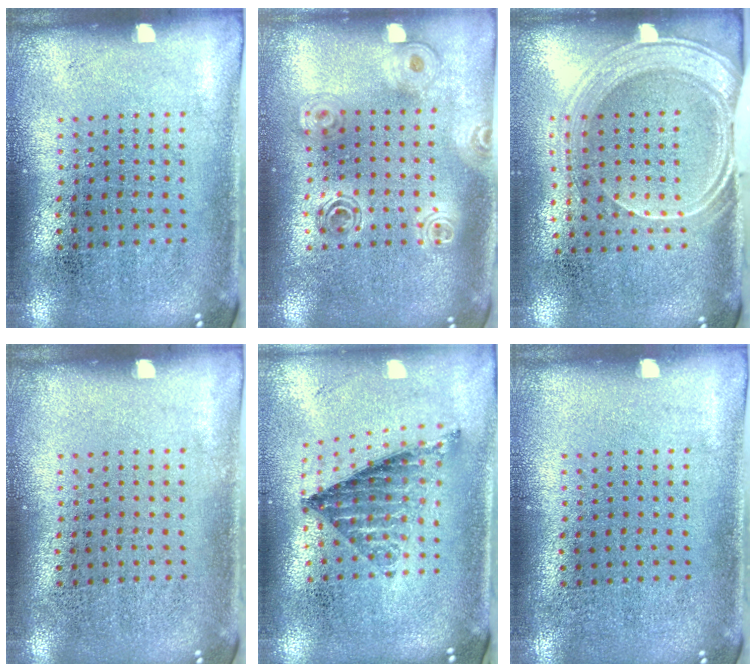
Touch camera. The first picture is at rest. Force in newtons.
{"total": 1.6, "press": 1.4, "slide": 0.8}
{"total": 1.7, "press": 1.4, "slide": 1.0}
{"total": 0.0}
{"total": 0.8, "press": 0.8, "slide": 0.2}
{"total": 0.0}